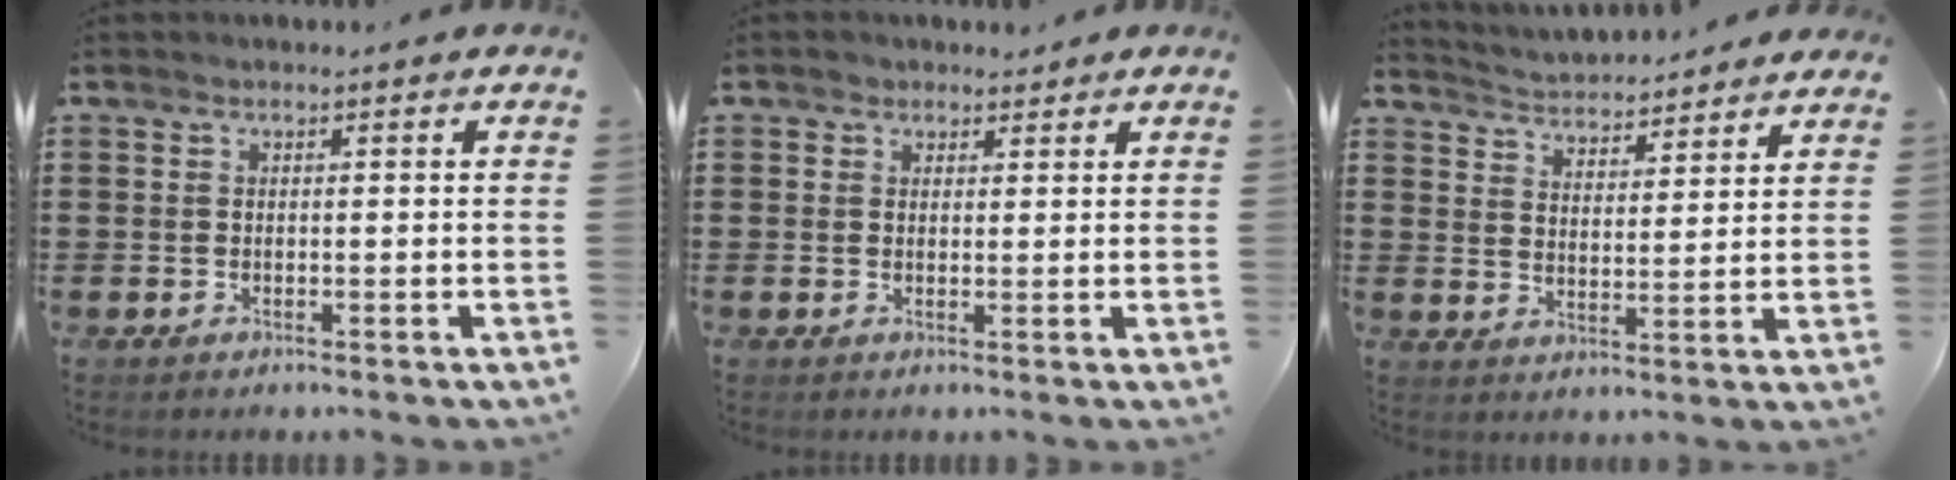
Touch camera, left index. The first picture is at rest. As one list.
[{"total": 1.8, "force": [1.3, 1.1, 0.0], "torque": [-0.005, 0.008, 0.025]}, {"total": 3.8, "force": [3.7, 0.0, -0.6], "torque": [-0.010, -0.028, 0.062]}]